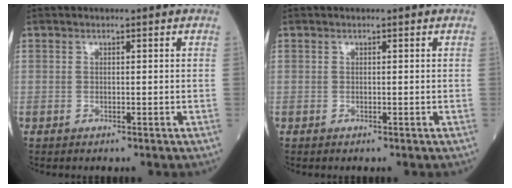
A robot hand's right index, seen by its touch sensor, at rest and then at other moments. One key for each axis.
{"total": 0.0}